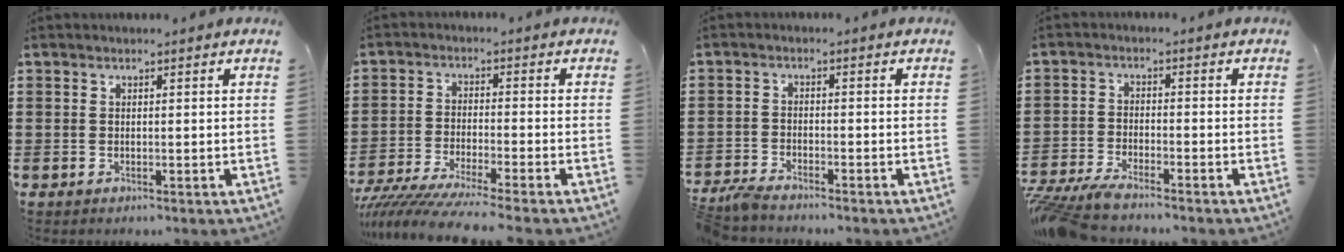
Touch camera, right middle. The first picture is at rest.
{"total": 6.0, "force": [-5.6, -0.5, 1.9], "torque": [-0.056, -0.021, -0.114]}
{"total": 2.8, "force": [-2.7, 0.2, 0.6], "torque": [-0.028, 0.000, -0.061]}
{"total": 4.7, "force": [-4.5, 0.2, 1.4], "torque": [-0.053, -0.015, -0.096]}